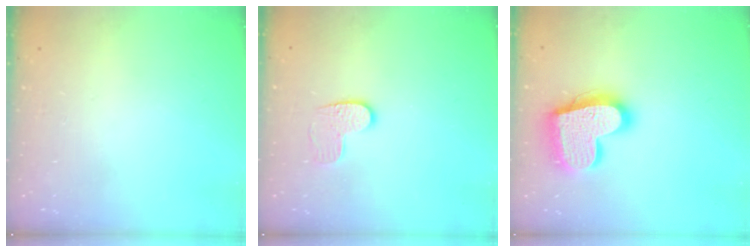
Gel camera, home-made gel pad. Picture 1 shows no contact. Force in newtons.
{"total": 6.1, "press": 6.1, "slide": 0.5}
{"total": 20.1, "press": 20.0, "slide": 1.7}